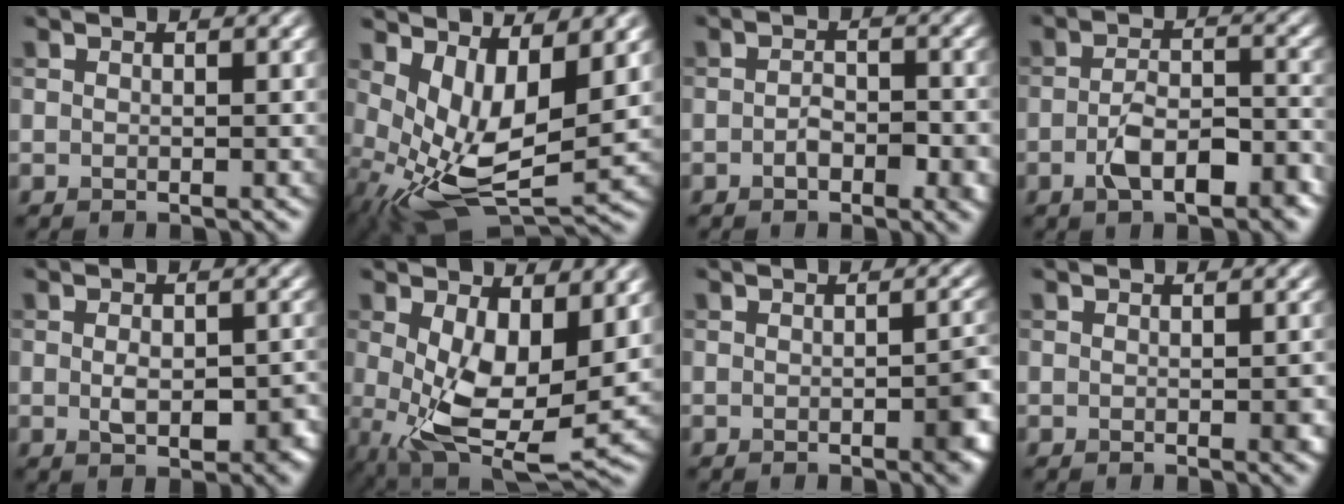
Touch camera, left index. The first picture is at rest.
{"total": 7.8, "force": [0.5, 3.7, 6.9], "torque": [-0.144, -0.021, 0.014]}
{"total": 2.9, "force": [-1.1, 1.4, 2.3], "torque": [-0.039, -0.001, -0.017]}
{"total": 5.5, "force": [-2.6, 2.3, 4.2], "torque": [-0.079, 0.002, -0.044]}
{"total": 4.3, "force": [-1.0, 2.4, 3.5], "torque": [-0.058, -0.011, -0.010]}
{"total": 8.4, "force": [0.2, 4.3, 7.2], "torque": [-0.152, -0.024, 0.019]}
{"total": 3.0, "force": [-1.2, 0.8, 2.6], "torque": [-0.035, -0.002, -0.014]}
{"total": 1.3, "force": [-0.4, 0.5, 1.2], "torque": [-0.015, -0.004, -0.002]}